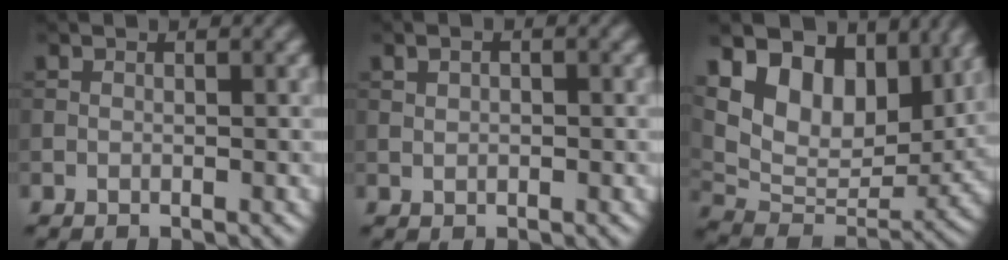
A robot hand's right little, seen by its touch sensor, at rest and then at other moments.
{"total": 1.3, "force": [0.3, 0.8, 1.0], "torque": [-0.018, 0.002, 0.007]}
{"total": 12.9, "force": [6.5, 7.9, 7.8], "torque": [-0.149, 0.017, 0.112]}